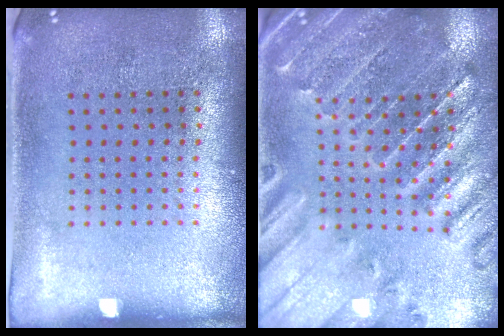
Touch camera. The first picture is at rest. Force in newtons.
{"total": 1.6, "press": 1.6, "slide": 0.3}